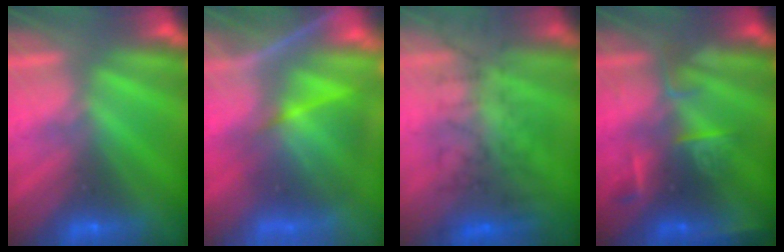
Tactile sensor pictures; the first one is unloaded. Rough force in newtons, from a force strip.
{"total": 9.3}
{"total": 5.0}
{"total": 2.5}